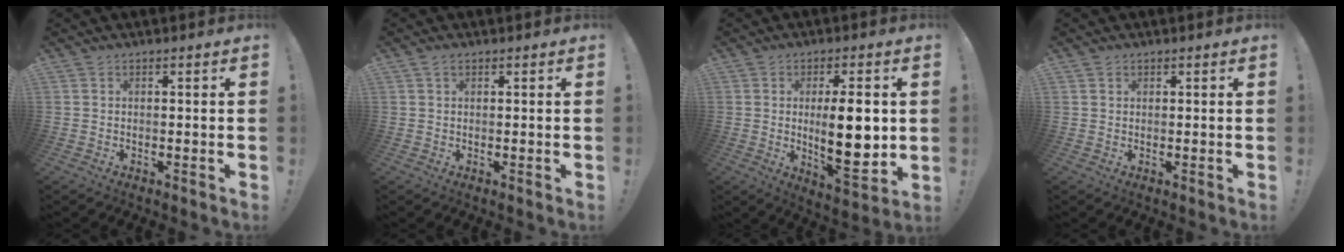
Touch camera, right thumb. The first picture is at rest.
{"total": 1.2, "force": [0.7, 0.6, 0.7], "torque": [-0.014, 0.002, 0.013]}
{"total": 15.4, "force": [0.7, 5.4, 14.4], "torque": [-0.230, -0.017, 0.007]}
{"total": 1.0, "force": [0.7, 0.7, 0.1], "torque": [0.003, -0.001, 0.013]}